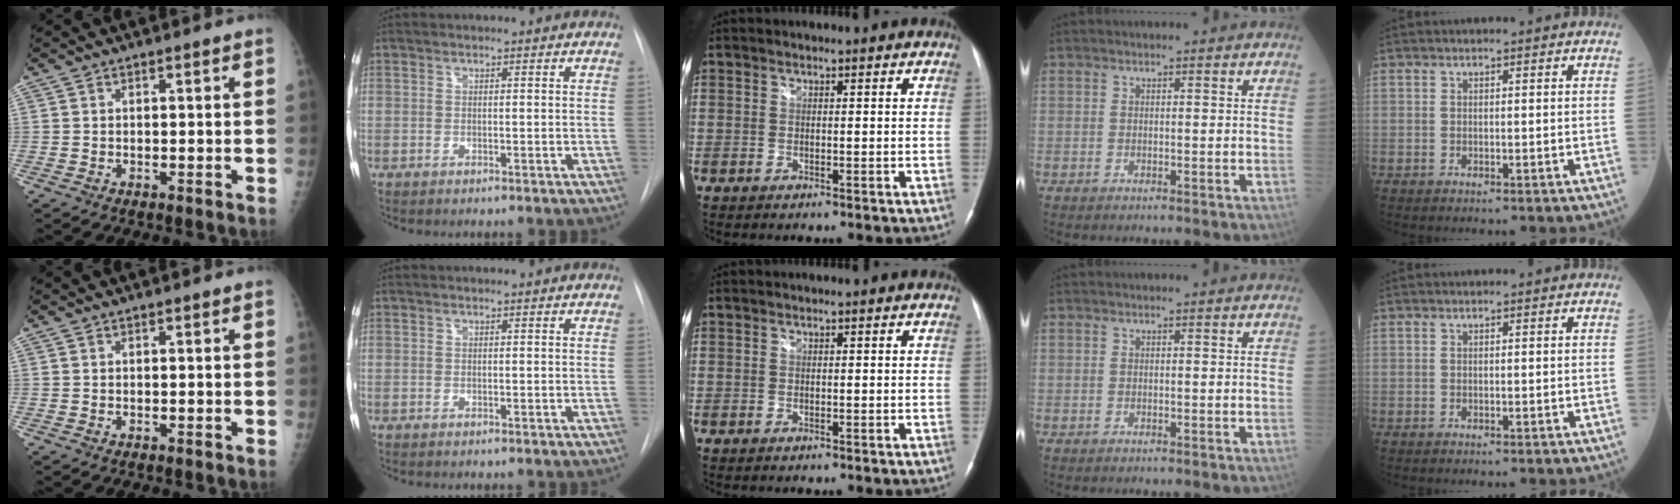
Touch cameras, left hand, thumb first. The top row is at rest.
{}